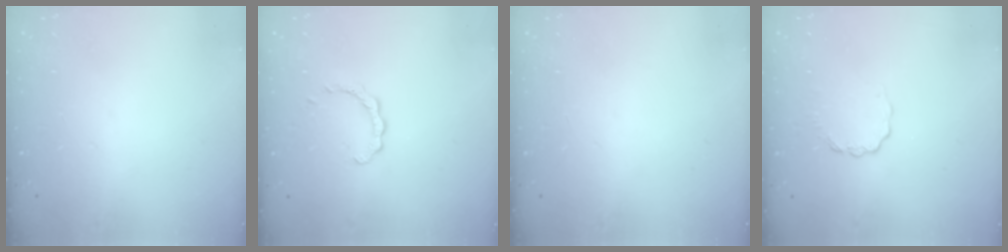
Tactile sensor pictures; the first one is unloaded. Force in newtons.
{"total": 2.9, "press": 2.8, "slide": 0.4}
{"total": 0.0}
{"total": 3.4, "press": 3.4, "slide": 0.4}